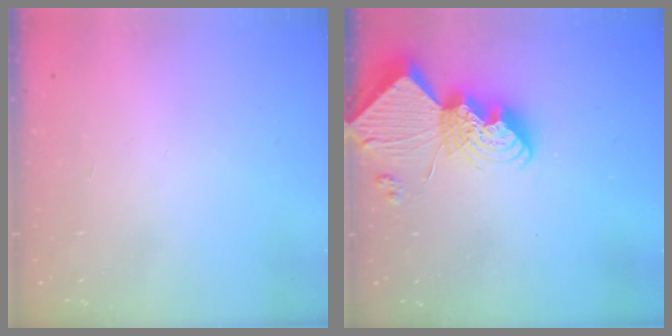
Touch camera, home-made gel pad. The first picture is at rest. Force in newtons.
{"total": 13.3, "press": 13.3, "slide": 1.2}